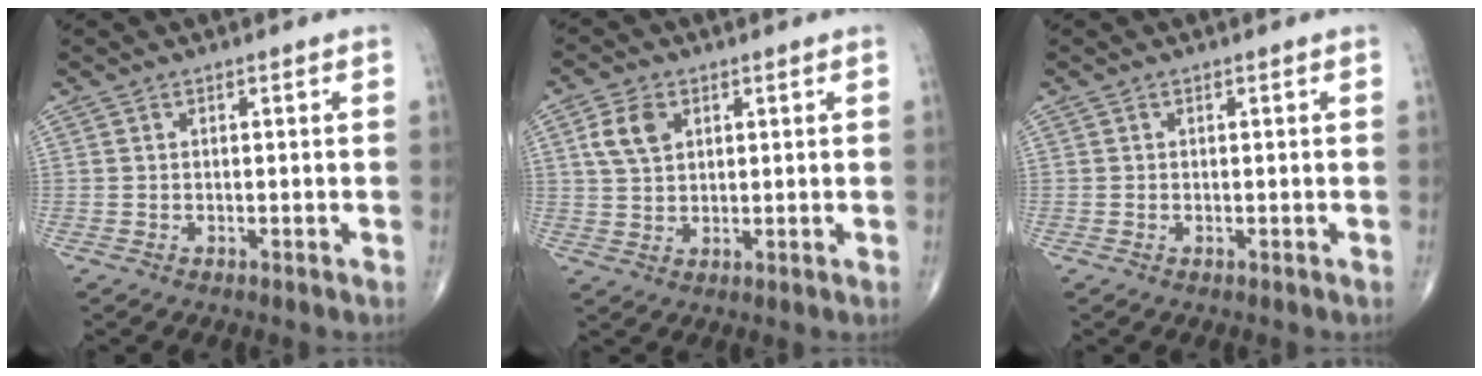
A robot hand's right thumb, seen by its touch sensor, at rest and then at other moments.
{"total": 5.8, "force": [2.1, 3.9, 3.7], "torque": [-0.065, -0.002, 0.041]}
{"total": 0.0}